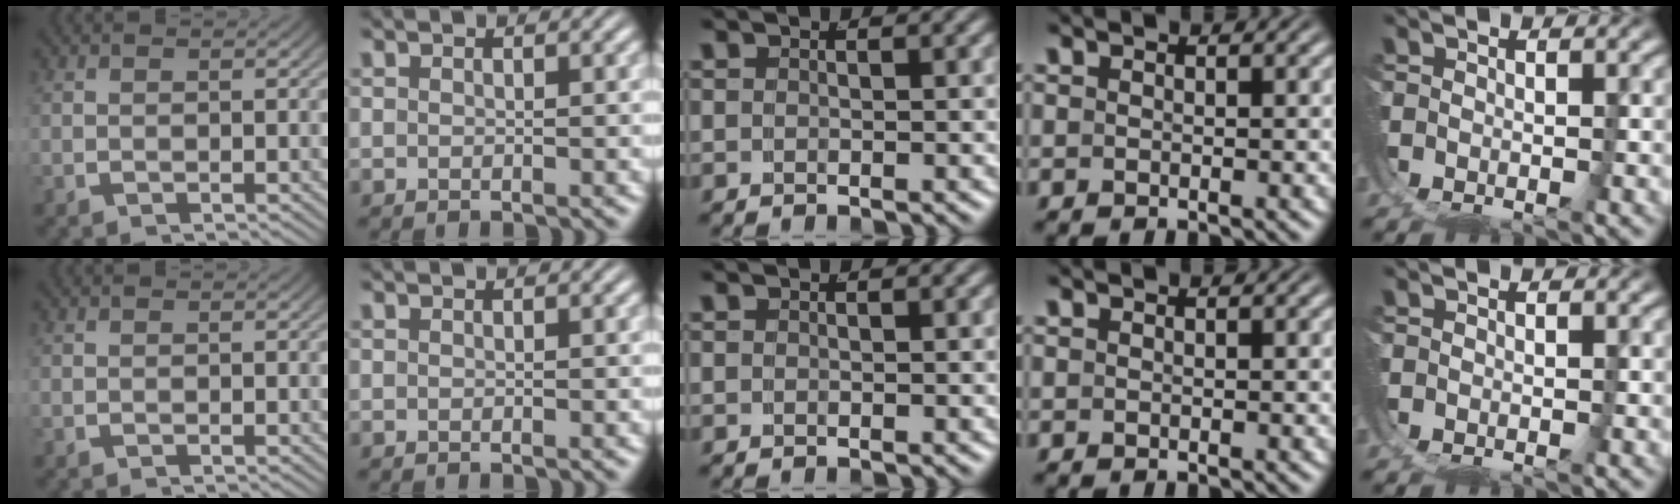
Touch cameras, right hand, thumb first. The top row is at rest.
{}